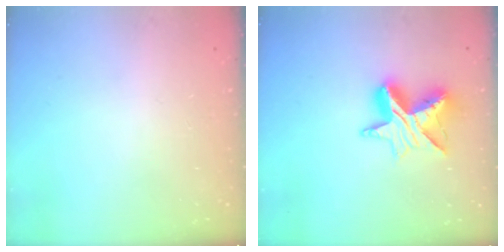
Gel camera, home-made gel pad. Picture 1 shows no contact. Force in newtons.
{"total": 11.3, "press": 11.3, "slide": 0.8}